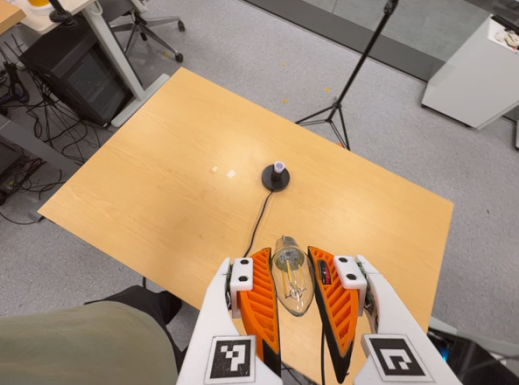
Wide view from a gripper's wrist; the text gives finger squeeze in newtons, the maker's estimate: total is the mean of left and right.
{"total": 20.2, "left": 22.7, "right": 17.7}